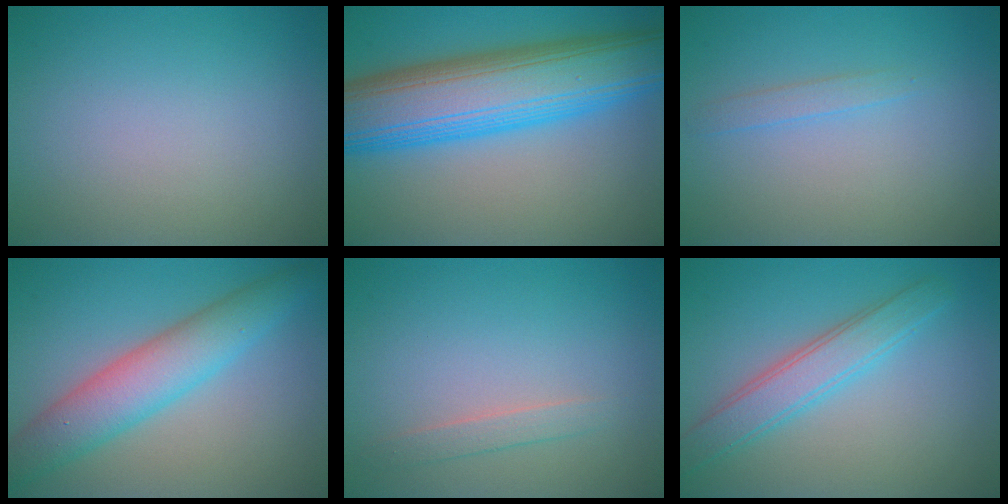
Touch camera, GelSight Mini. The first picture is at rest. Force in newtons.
{"total": 12.5, "press": 12.5, "slide": 0.0}
{"total": 1.2, "press": 1.2, "slide": 0.1}
{"total": 6.0, "press": 6.0, "slide": 0.2}
{"total": 1.3, "press": 1.3, "slide": 0.1}
{"total": 3.7, "press": 3.7, "slide": 0.2}